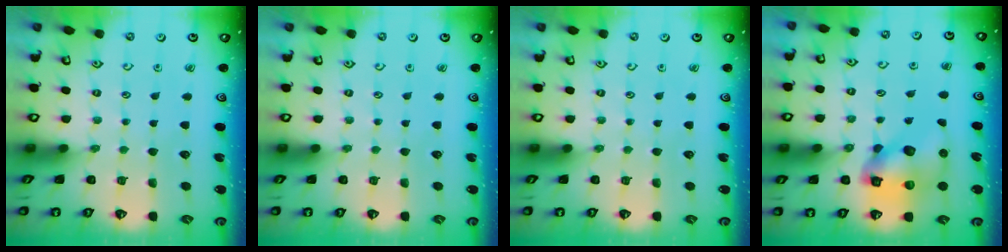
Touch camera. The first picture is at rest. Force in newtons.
{"total": 0.0}
{"total": 0.0}
{"total": 12.5, "press": 12.3, "slide": 1.9}